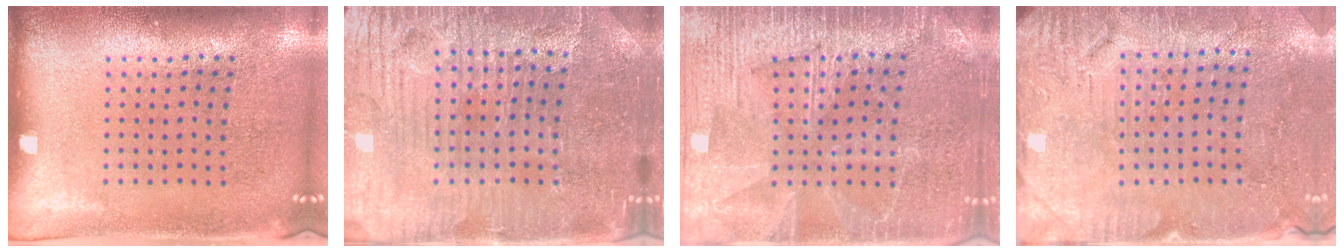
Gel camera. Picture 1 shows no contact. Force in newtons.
{"total": 4.8, "press": 4.7, "slide": 1.1}
{"total": 3.6, "press": 3.5, "slide": 0.6}
{"total": 3.0, "press": 2.9, "slide": 0.8}